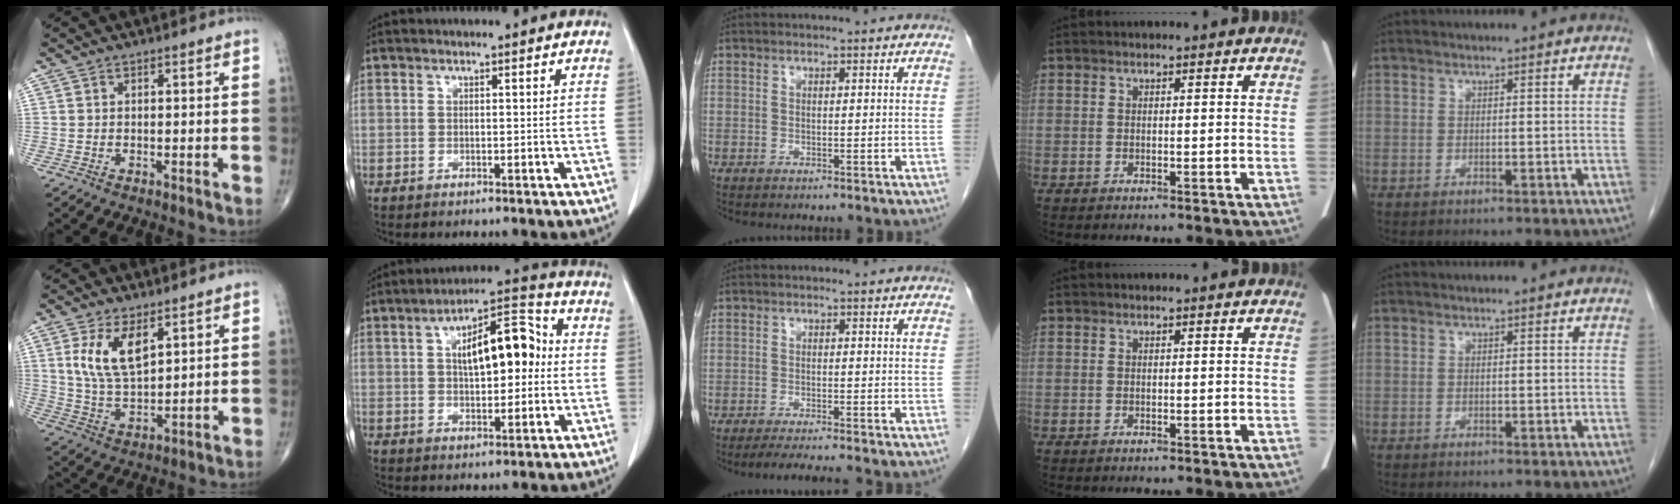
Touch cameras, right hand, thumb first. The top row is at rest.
{"thumb": {"total": 10.3, "force": [4.3, 5.0, 7.9], "torque": [-0.138, -0.020, 0.093]}, "index": {"total": 12.2, "force": [1.6, 5.0, 11.0], "torque": [-0.175, 0.035, 0.025]}, "middle": {"total": 4.8, "force": [-4.3, -0.6, 2.2], "torque": [-0.031, -0.016, -0.069]}}